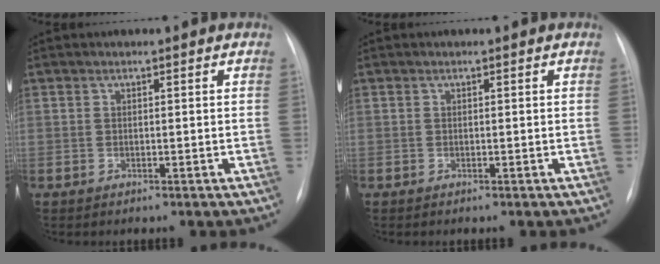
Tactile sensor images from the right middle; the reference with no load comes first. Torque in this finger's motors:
{"motor_torque": [-0.03, -0.26, -0.09, -0.01]}